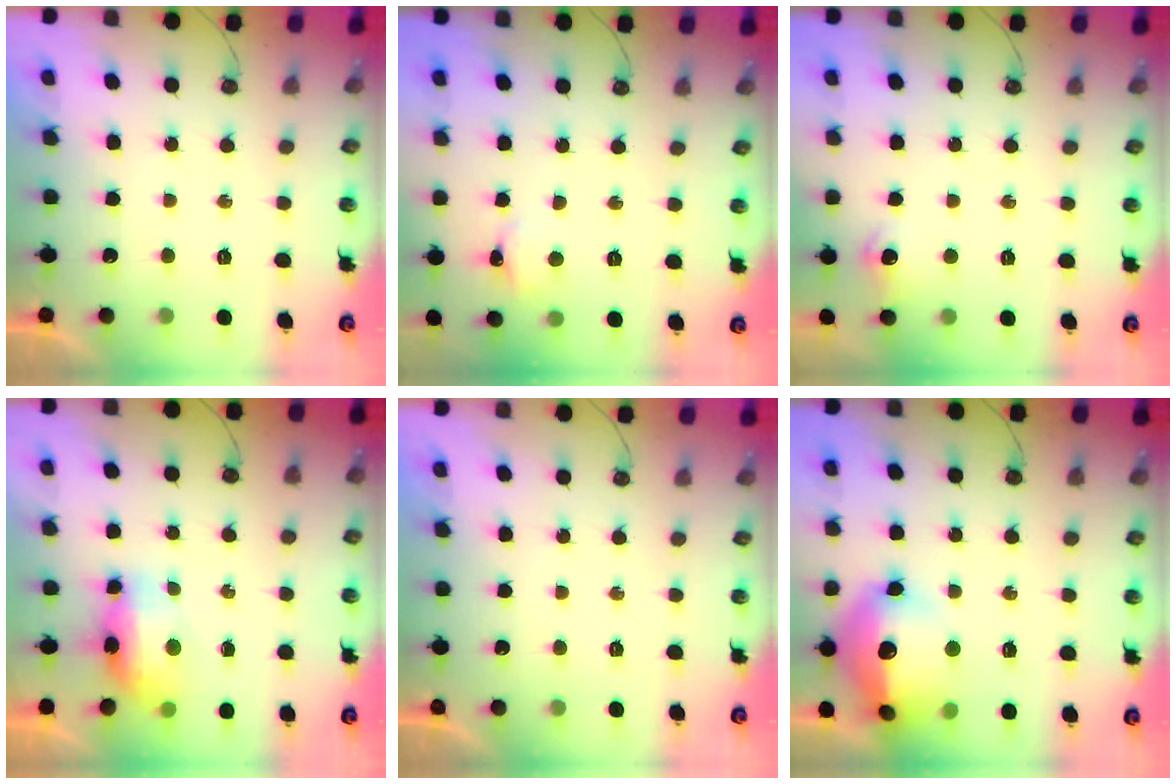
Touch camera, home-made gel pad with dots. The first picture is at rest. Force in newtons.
{"total": 3.0, "press": 3.0, "slide": 0.4}
{"total": 7.2, "press": 7.2, "slide": 1.0}
{"total": 14.4, "press": 11.1, "slide": 9.1}
{"total": 0.0}
{"total": 20.6, "press": 20.6, "slide": 1.5}